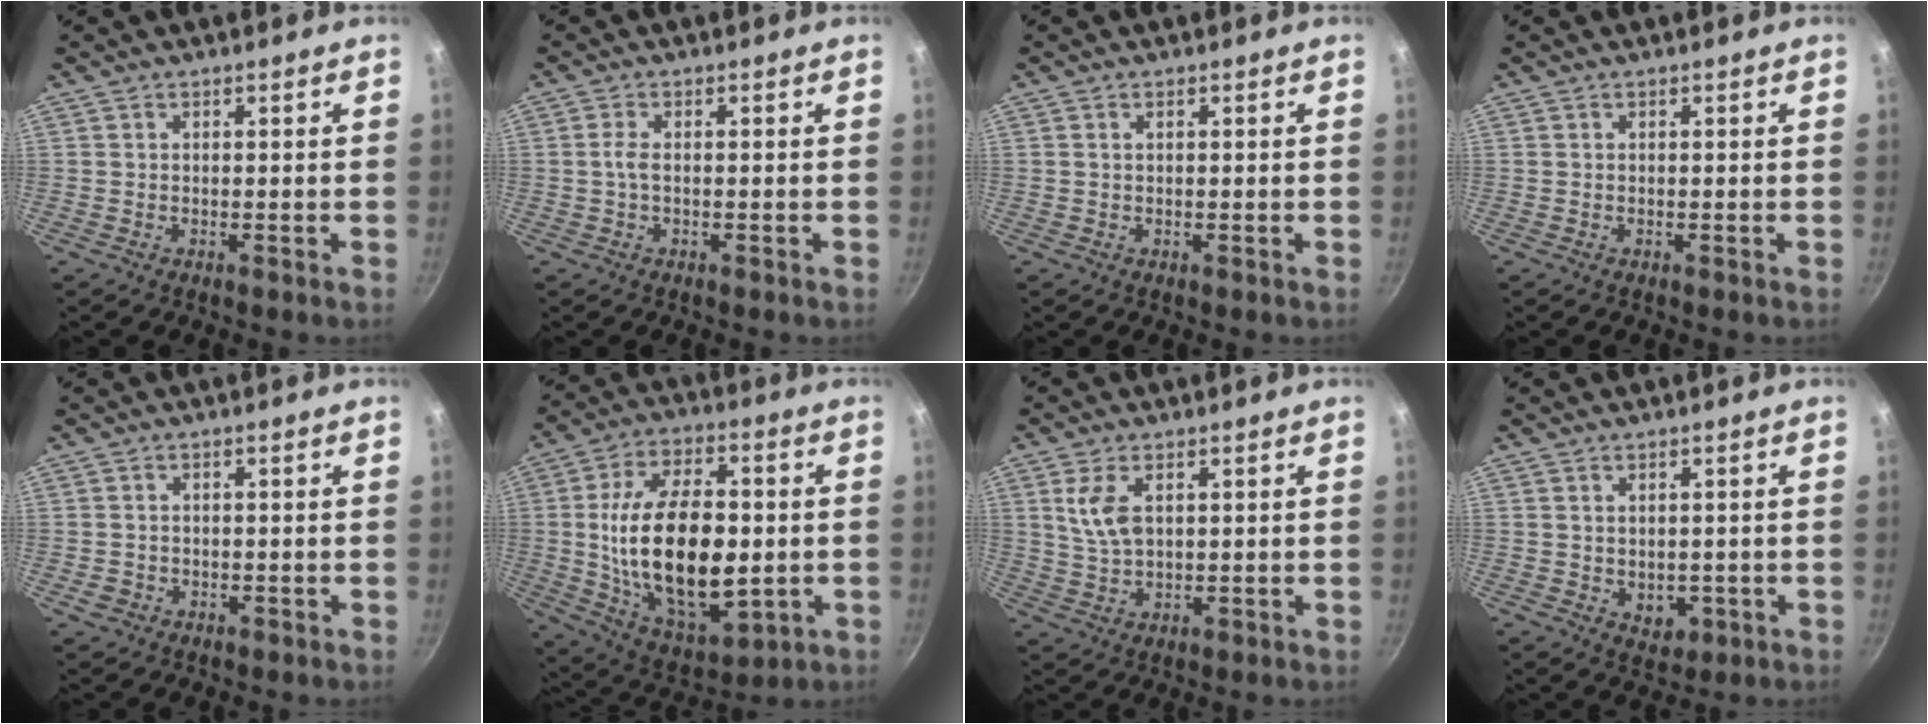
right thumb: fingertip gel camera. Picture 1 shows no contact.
{"total": 2.0, "force": [-0.2, 0.9, 1.8], "torque": [-0.045, 0.006, -0.007]}
{"total": 0.6, "force": [0.2, 0.3, 0.5], "torque": [-0.009, 0.003, 0.004]}
{"total": 0.0}
{"total": 2.1, "force": [-0.7, 1.9, 0.8], "torque": [-0.011, 0.006, -0.004]}
{"total": 25.0, "force": [-0.9, 14.1, 20.7], "torque": [-0.345, 0.008, 0.003]}
{"total": 6.2, "force": [1.9, 3.4, 4.8], "torque": [-0.090, -0.011, 0.041]}
{"total": 3.7, "force": [-0.3, 2.9, 2.3], "torque": [-0.022, -0.002, 0.007]}